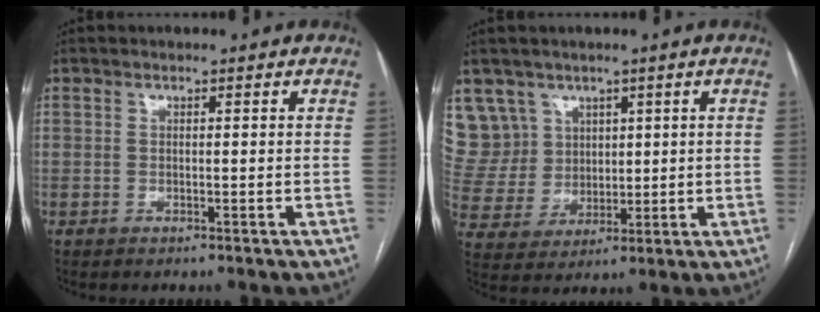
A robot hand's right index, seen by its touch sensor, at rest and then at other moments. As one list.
[{"total": 9.3, "force": [5.5, 7.5, 0.4], "torque": [-0.017, 0.033, 0.124]}]